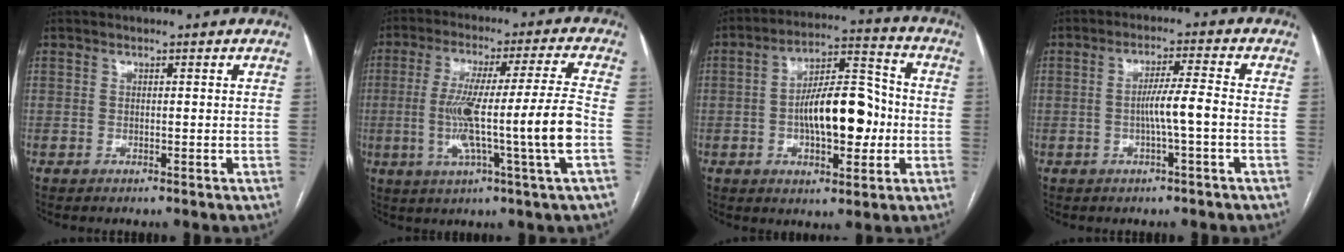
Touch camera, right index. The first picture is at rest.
{"total": 15.4, "force": [-2.6, -1.5, 15.0], "torque": [-0.270, -0.002, -0.048]}
{"total": 13.3, "force": [-1.7, 5.1, 12.2], "torque": [-0.206, 0.025, -0.024]}
{"total": 5.0, "force": [-1.1, -0.4, 4.8], "torque": [-0.086, 0.008, -0.019]}